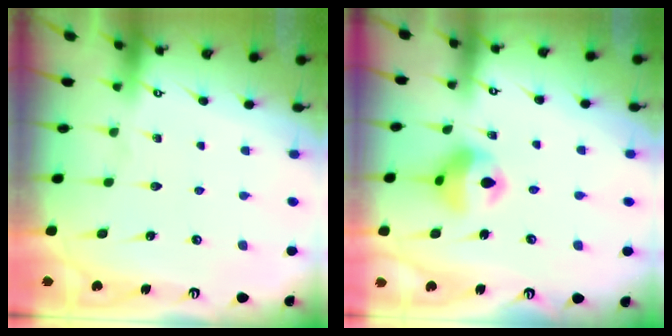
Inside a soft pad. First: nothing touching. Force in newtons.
{"total": 11.4, "press": 11.3, "slide": 1.8}